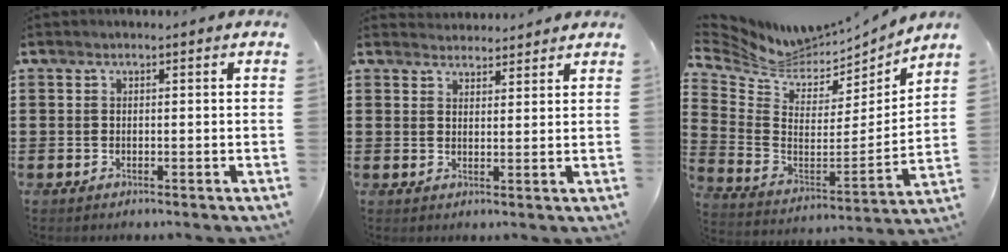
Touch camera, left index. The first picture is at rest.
{"total": 2.6, "force": [2.5, 0.4, -0.3], "torque": [-0.002, -0.005, 0.049]}
{"total": 5.9, "force": [5.4, 1.9, 1.2], "torque": [-0.063, -0.053, 0.092]}